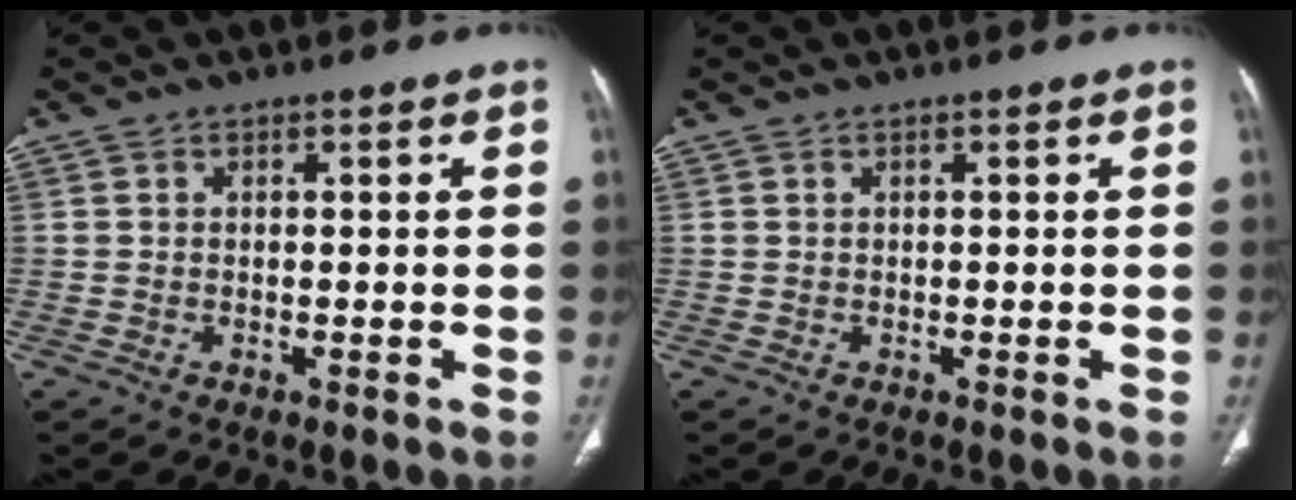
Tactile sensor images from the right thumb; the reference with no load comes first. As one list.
[{"total": 0.0}]